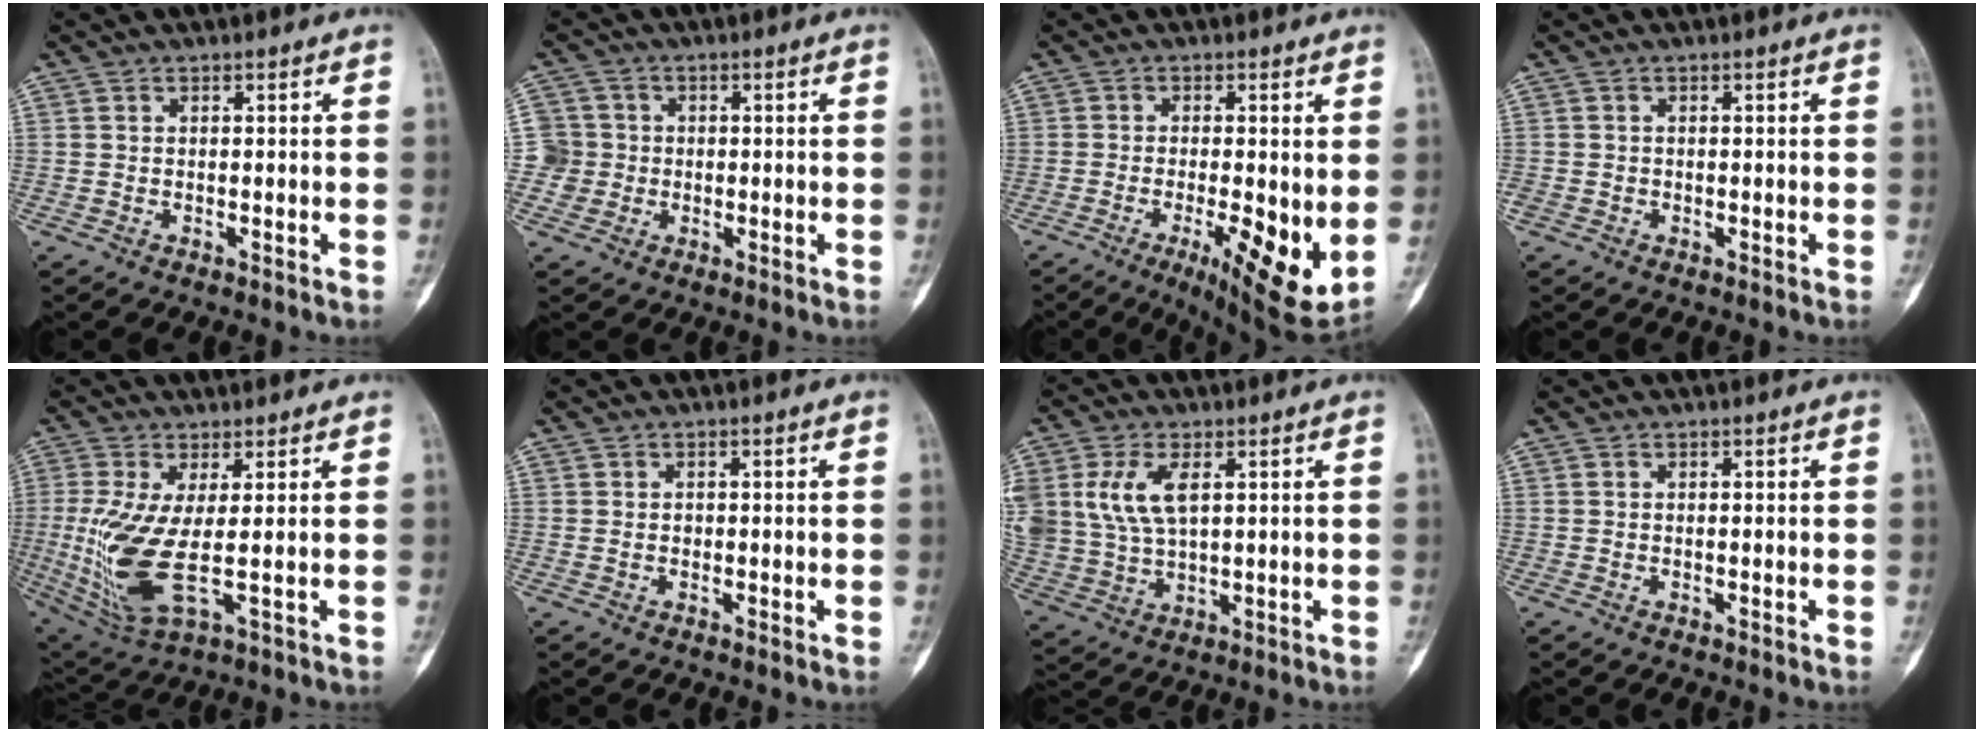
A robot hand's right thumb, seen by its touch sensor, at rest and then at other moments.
{"total": 4.9, "force": [-0.5, 4.8, -0.1], "torque": [0.029, 0.012, -0.016]}
{"total": 13.7, "force": [-2.8, 3.6, 12.9], "torque": [-0.185, -0.028, -0.033]}
{"total": 0.9, "force": [-0.4, 0.8, 0.1], "torque": [0.001, 0.004, -0.009]}
{"total": 11.8, "force": [-0.5, 3.7, 11.2], "torque": [-0.264, -0.019, 0.003]}
{"total": 0.6, "force": [0.0, 0.5, 0.2], "torque": [0.002, 0.003, -0.002]}
{"total": 10.9, "force": [3.4, 6.1, 8.4], "torque": [-0.180, -0.002, 0.075]}
{"total": 0.0}